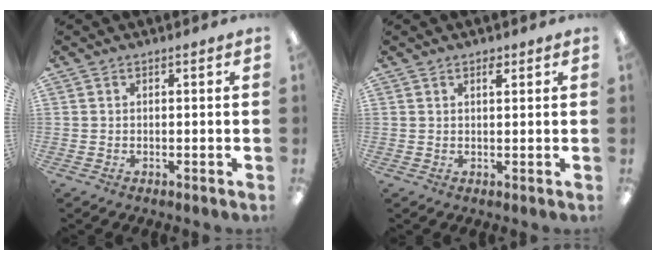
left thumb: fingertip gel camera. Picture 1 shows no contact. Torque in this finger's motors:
{"motor_torque": [-0.28, -0.17, -0.28, -0.27, 0.03]}